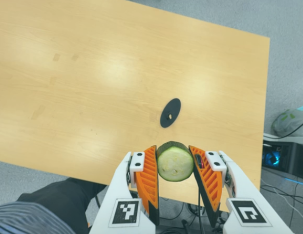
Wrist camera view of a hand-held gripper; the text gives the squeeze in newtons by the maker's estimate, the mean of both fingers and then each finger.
{"total": 11.2, "left": 12.7, "right": 9.7}